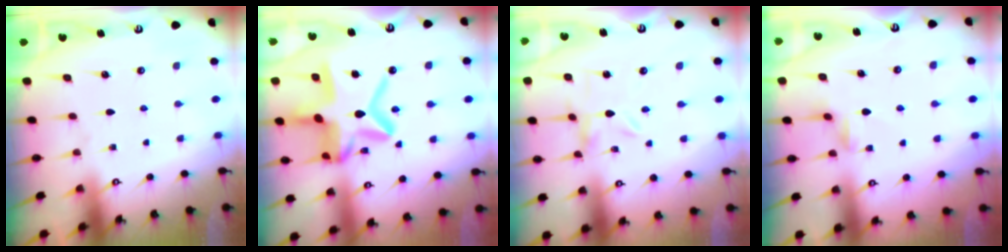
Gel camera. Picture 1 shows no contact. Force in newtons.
{"total": 19.4, "press": 19.4, "slide": 1.8}
{"total": 0.0}
{"total": 1.4, "press": 1.4, "slide": 0.3}